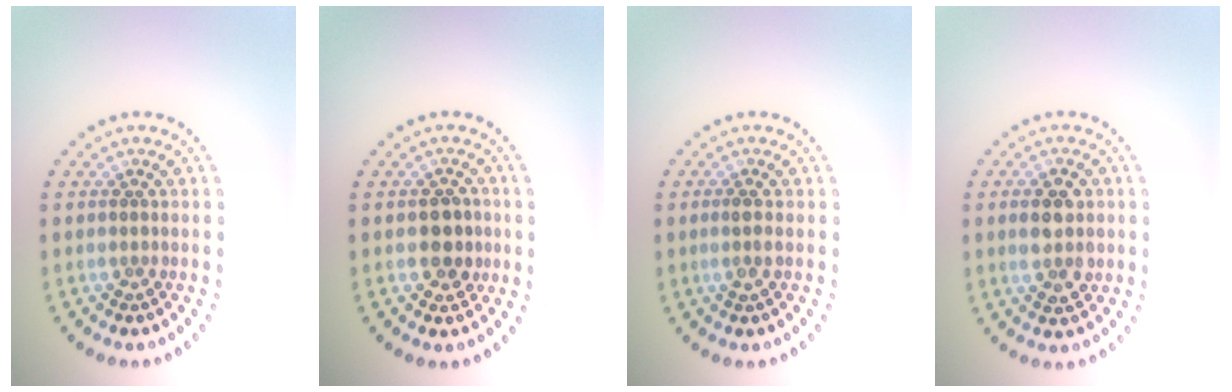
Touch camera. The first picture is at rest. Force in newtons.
{"total": 2.6, "press": 2.6, "slide": 0.5}
{"total": 1.1, "press": 1.0, "slide": 0.4}
{"total": 3.5, "press": 3.5, "slide": 0.1}